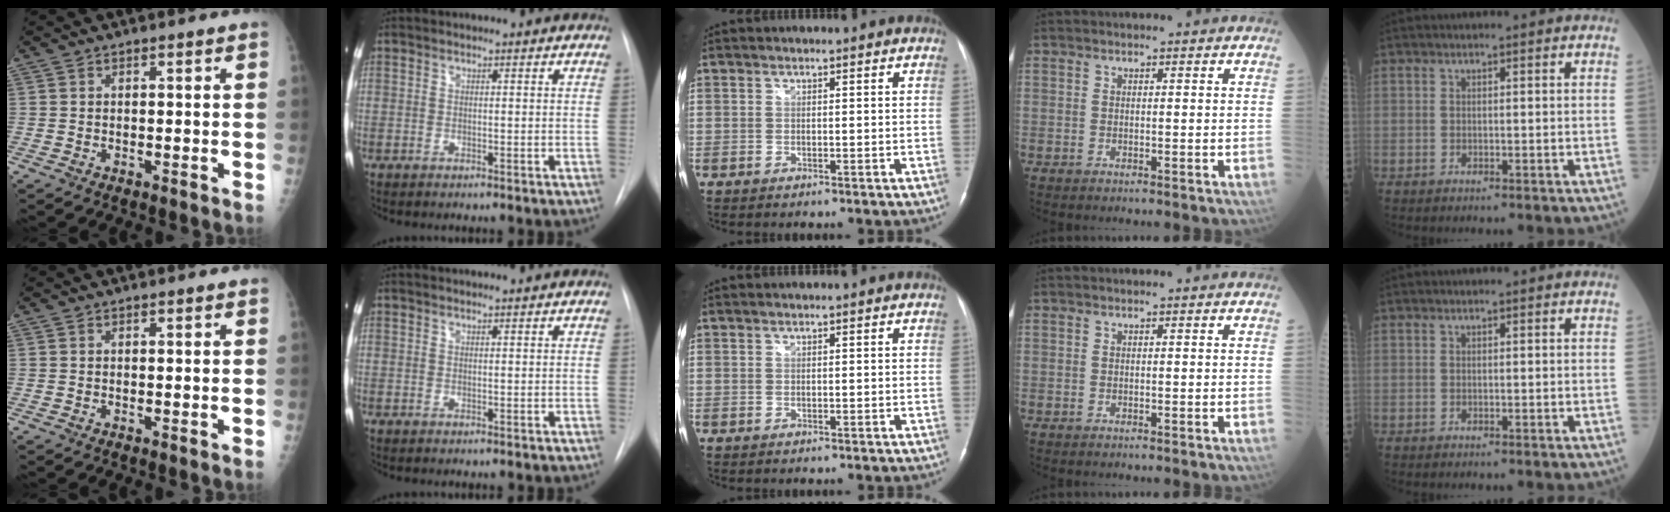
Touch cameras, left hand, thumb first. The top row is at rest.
{"thumb": {"total": 0.7, "force": [0.7, 0.1, 0.3], "torque": [-0.005, 0.001, 0.009]}}